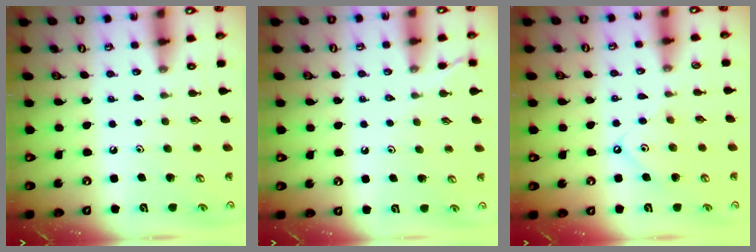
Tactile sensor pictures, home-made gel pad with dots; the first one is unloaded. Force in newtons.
{"total": 2.4, "press": 2.4, "slide": 0.5}
{"total": 6.1, "press": 6.0, "slide": 0.7}